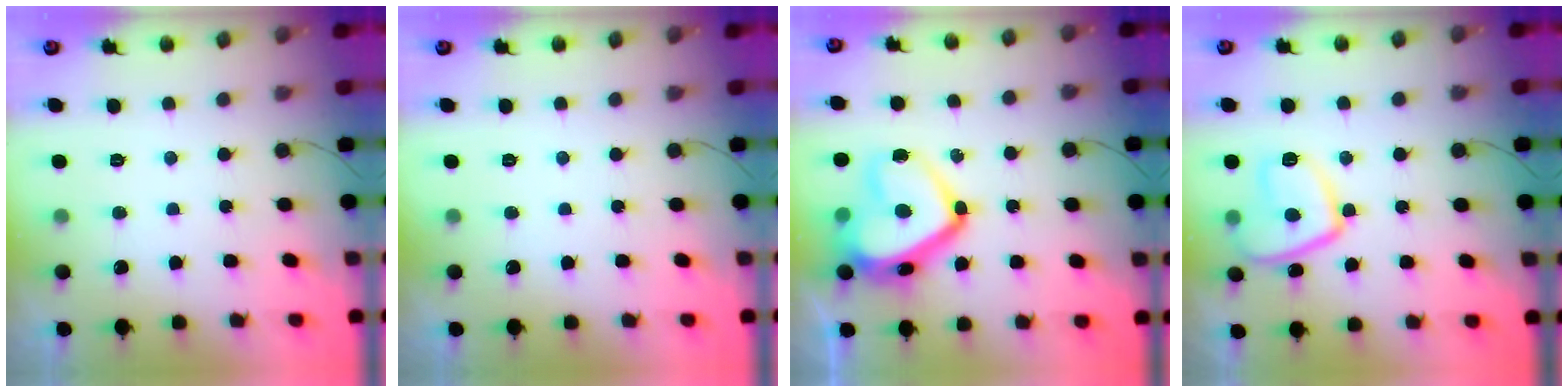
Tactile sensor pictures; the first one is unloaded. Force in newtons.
{"total": 0.0}
{"total": 19.3, "press": 19.2, "slide": 1.8}
{"total": 11.3, "press": 11.3, "slide": 1.1}